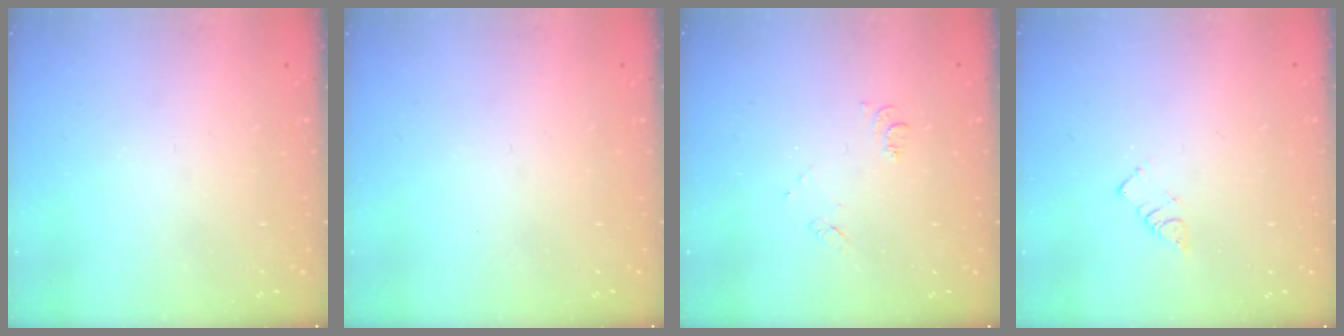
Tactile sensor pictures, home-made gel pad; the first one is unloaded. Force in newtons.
{"total": 0.0}
{"total": 6.4, "press": 6.4, "slide": 0.7}
{"total": 2.7, "press": 2.7, "slide": 0.4}